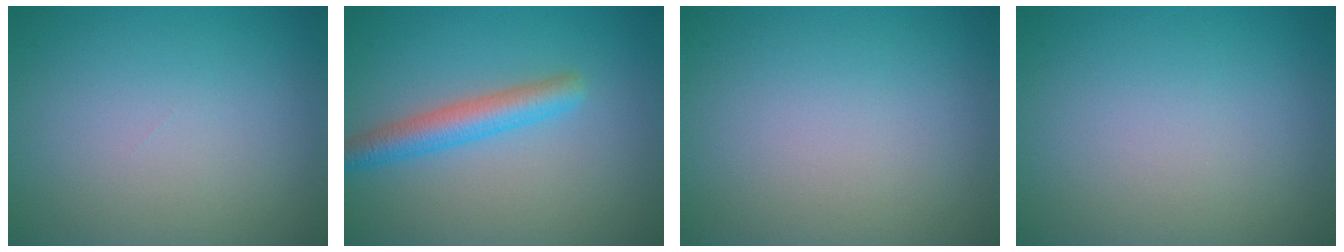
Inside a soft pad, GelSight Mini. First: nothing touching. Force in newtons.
{"total": 3.4, "press": 3.4, "slide": 0.2}
{"total": 0.0}
{"total": 0.0}